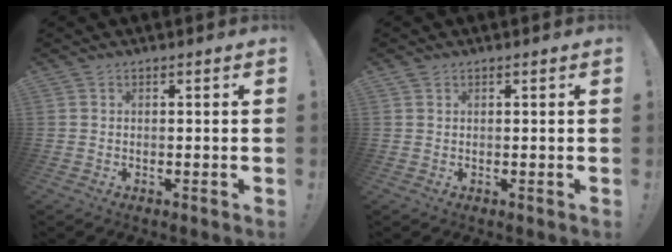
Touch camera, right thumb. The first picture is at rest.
{"total": 0.7, "force": [0.5, 0.4, 0.3], "torque": [-0.008, 0.001, 0.011]}